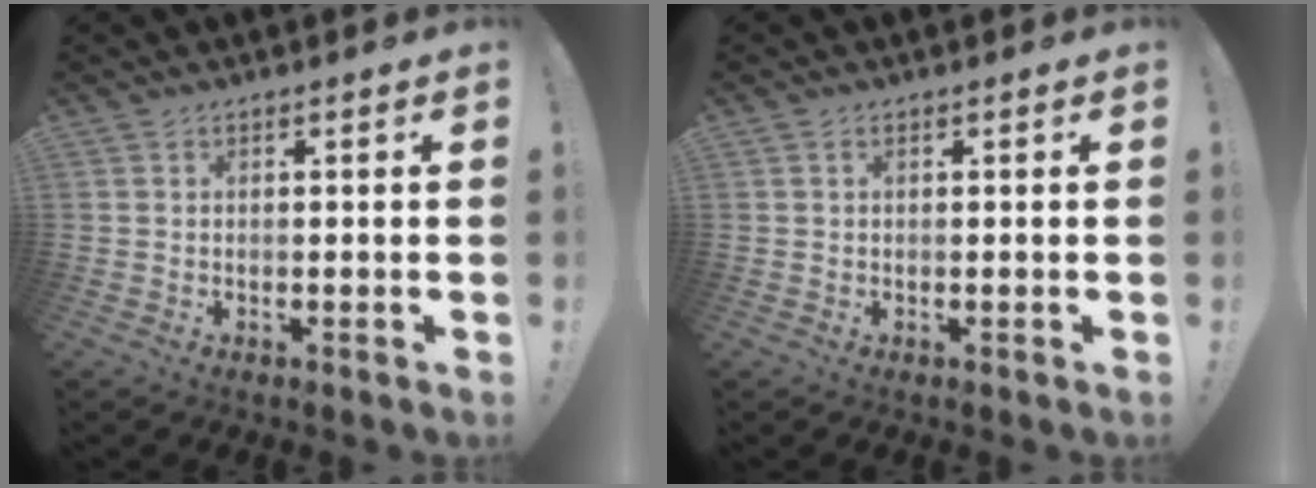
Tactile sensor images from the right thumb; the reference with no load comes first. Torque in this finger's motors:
{"motor_torque": [-0.17, -0.04, -0.07, 0.17, 0.04]}